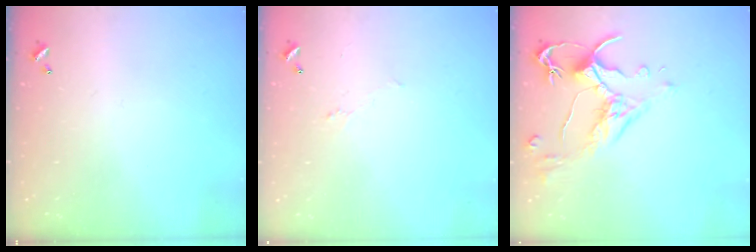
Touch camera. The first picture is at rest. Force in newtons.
{"total": 0.8, "press": 0.5, "slide": 0.6}
{"total": 2.6, "press": 2.2, "slide": 1.4}